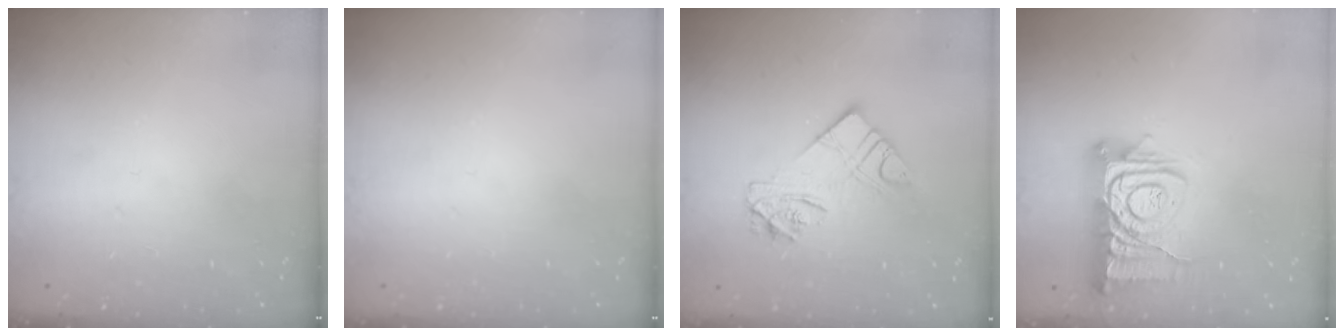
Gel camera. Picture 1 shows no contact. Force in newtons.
{"total": 0.0}
{"total": 10.9, "press": 10.8, "slide": 0.9}
{"total": 12.8, "press": 12.8, "slide": 1.4}